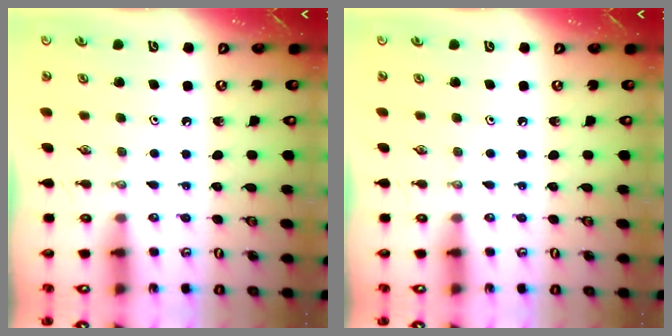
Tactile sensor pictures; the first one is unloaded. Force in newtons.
{"total": 0.0}